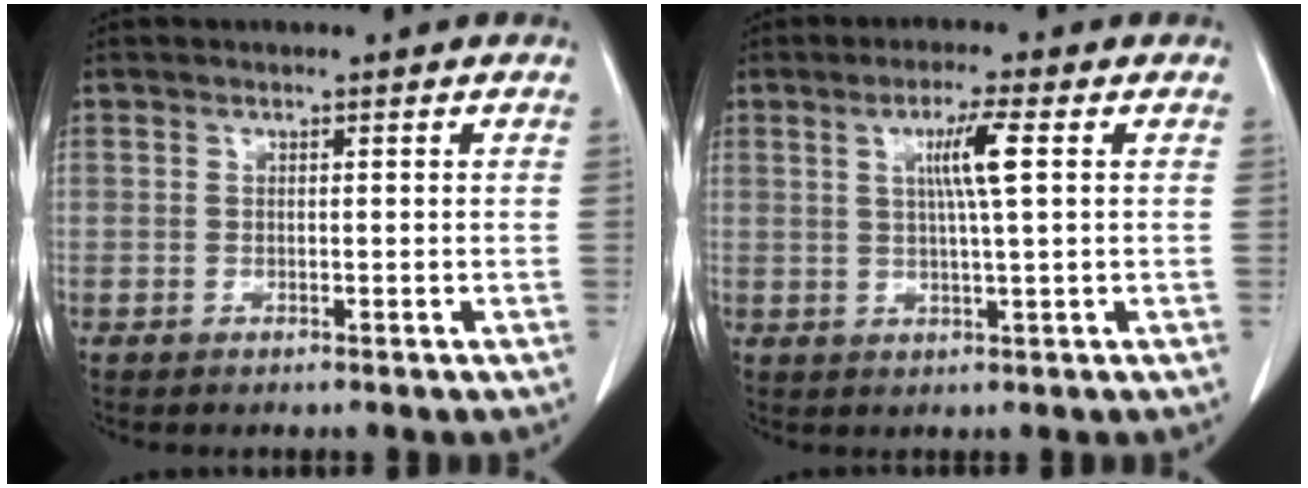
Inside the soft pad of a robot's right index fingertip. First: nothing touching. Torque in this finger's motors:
{"motor_torque": [0.63, 0.13, 0.31, 0.09]}